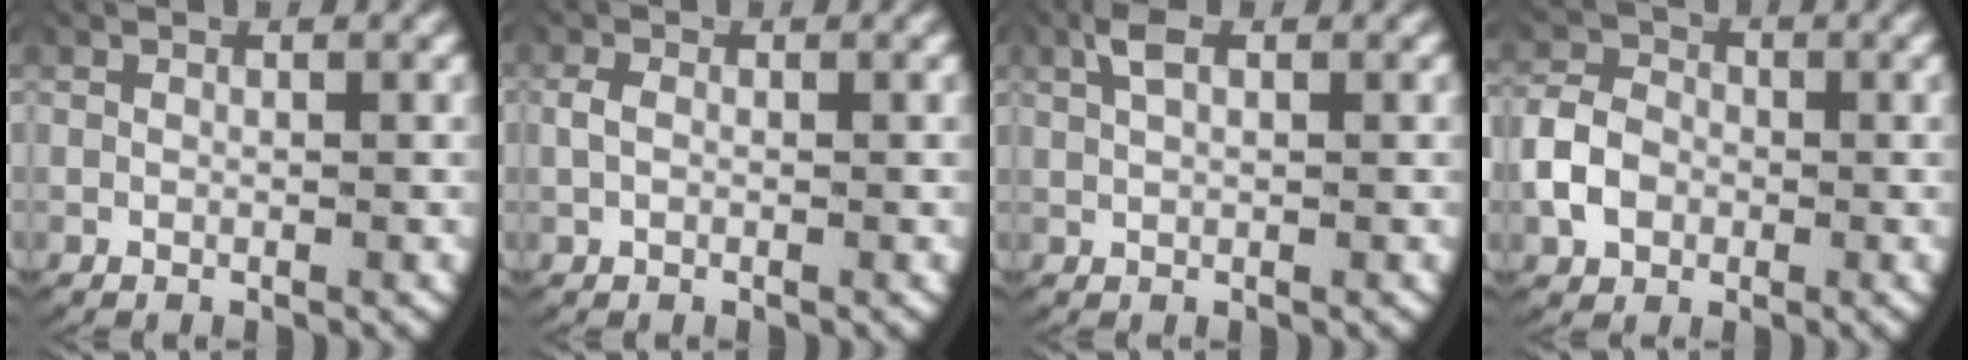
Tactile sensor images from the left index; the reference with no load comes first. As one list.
[{"total": 0.9, "force": [0.0, 0.5, 0.7], "torque": [-0.027, -0.003, 0.004]}, {"total": 2.2, "force": [1.2, 0.7, 1.6], "torque": [-0.042, 0.004, 0.025]}, {"total": 4.2, "force": [-0.8, 3.5, 2.1], "torque": [-0.045, -0.001, -0.018]}]